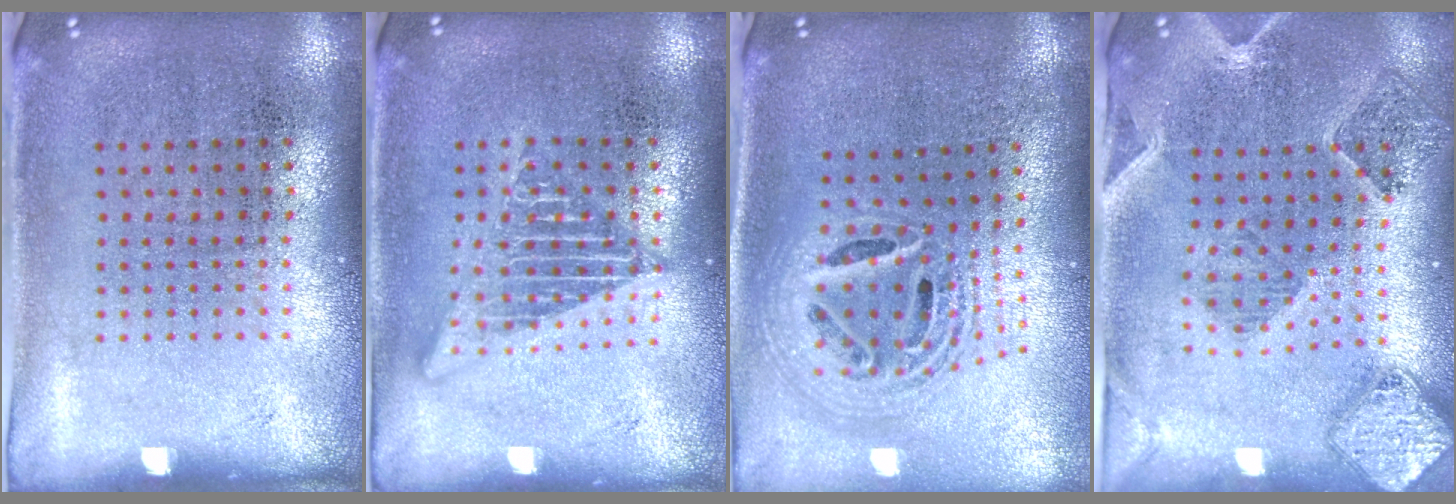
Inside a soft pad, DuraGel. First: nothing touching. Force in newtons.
{"total": 2.7, "press": 2.7, "slide": 0.3}
{"total": 2.3, "press": 1.8, "slide": 1.4}
{"total": 1.5, "press": 1.4, "slide": 0.4}